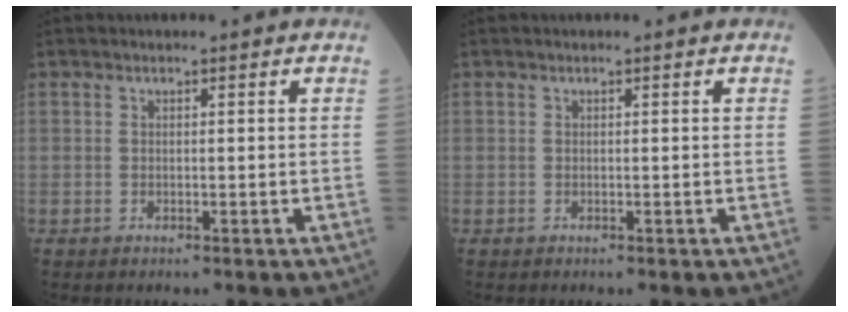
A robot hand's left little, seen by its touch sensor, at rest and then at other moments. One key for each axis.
{"total": 0.0}